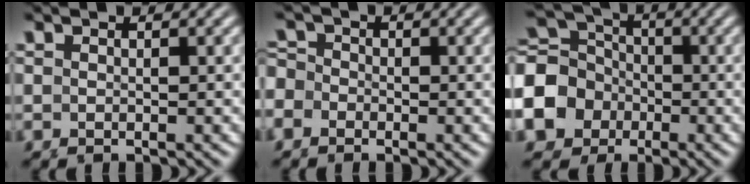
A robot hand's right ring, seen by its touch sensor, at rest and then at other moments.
{"total": 2.3, "force": [-0.4, 2.2, 0.5], "torque": [-0.005, 0.002, -0.017]}
{"total": 7.3, "force": [-0.4, 6.7, 2.9], "torque": [-0.078, -0.023, -0.002]}